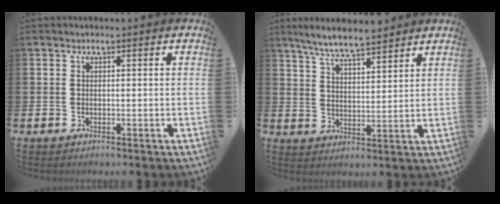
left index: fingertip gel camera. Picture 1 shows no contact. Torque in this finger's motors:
{"motor_torque": [0.28, -0.22, 0.72, 0.21]}